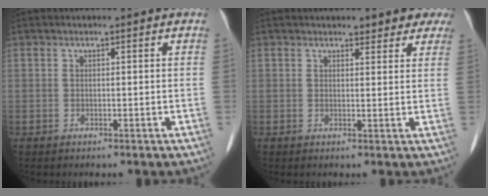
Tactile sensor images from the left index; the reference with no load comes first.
{"total": 5.0, "force": [4.1, 2.0, 2.1], "torque": [-0.006, 0.004, 0.034]}